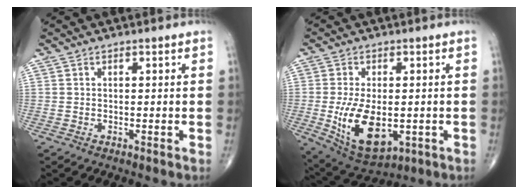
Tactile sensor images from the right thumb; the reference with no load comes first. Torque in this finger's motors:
{"motor_torque": [-0.17, 0.95, 0.74, 0.46, 0.29]}